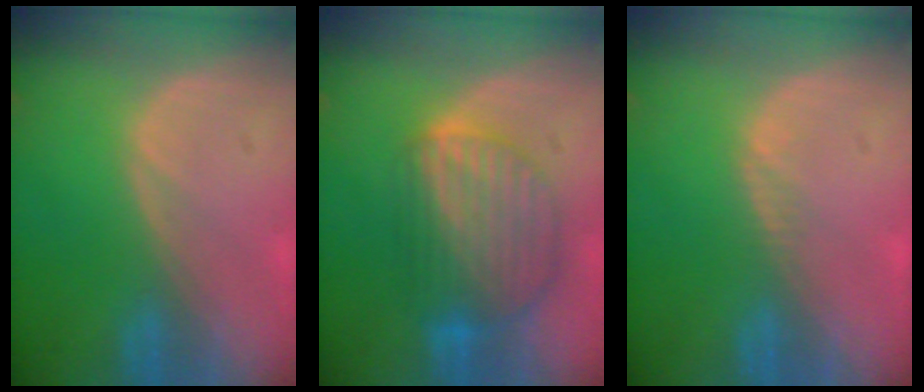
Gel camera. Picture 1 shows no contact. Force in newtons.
{"total": 9.0, "press": 7.8, "slide": 4.5}
{"total": 0.7, "press": 0.6, "slide": 0.4}